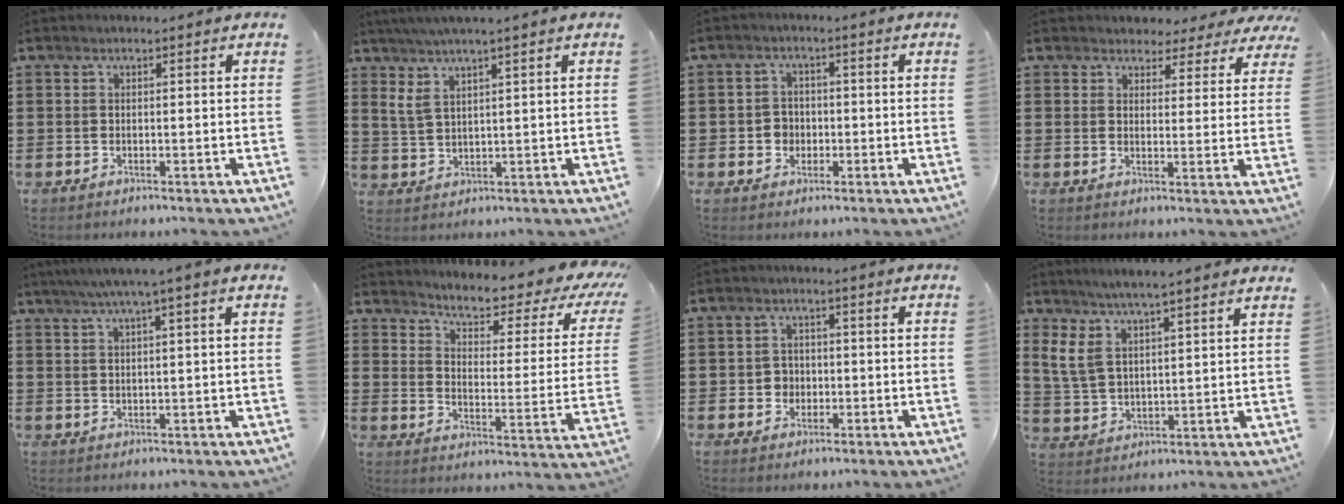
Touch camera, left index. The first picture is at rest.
{"total": 3.9, "force": [2.3, 0.6, 3.1], "torque": [-0.066, 0.003, 0.041]}
{"total": 2.7, "force": [-0.6, 2.5, 1.0], "torque": [-0.027, 0.004, -0.016]}
{"total": 3.4, "force": [3.1, 1.4, 0.2], "torque": [-0.014, -0.008, 0.055]}
{"total": 3.4, "force": [2.1, -0.4, 2.7], "torque": [-0.055, 0.002, 0.034]}
{"total": 4.4, "force": [3.9, 0.3, 2.2], "torque": [-0.057, -0.038, 0.054]}
{"total": 2.6, "force": [-0.5, 2.4, 0.8], "torque": [-0.025, 0.006, -0.014]}
{"total": 6.2, "force": [4.6, 2.3, 3.6], "torque": [-0.094, -0.010, 0.080]}